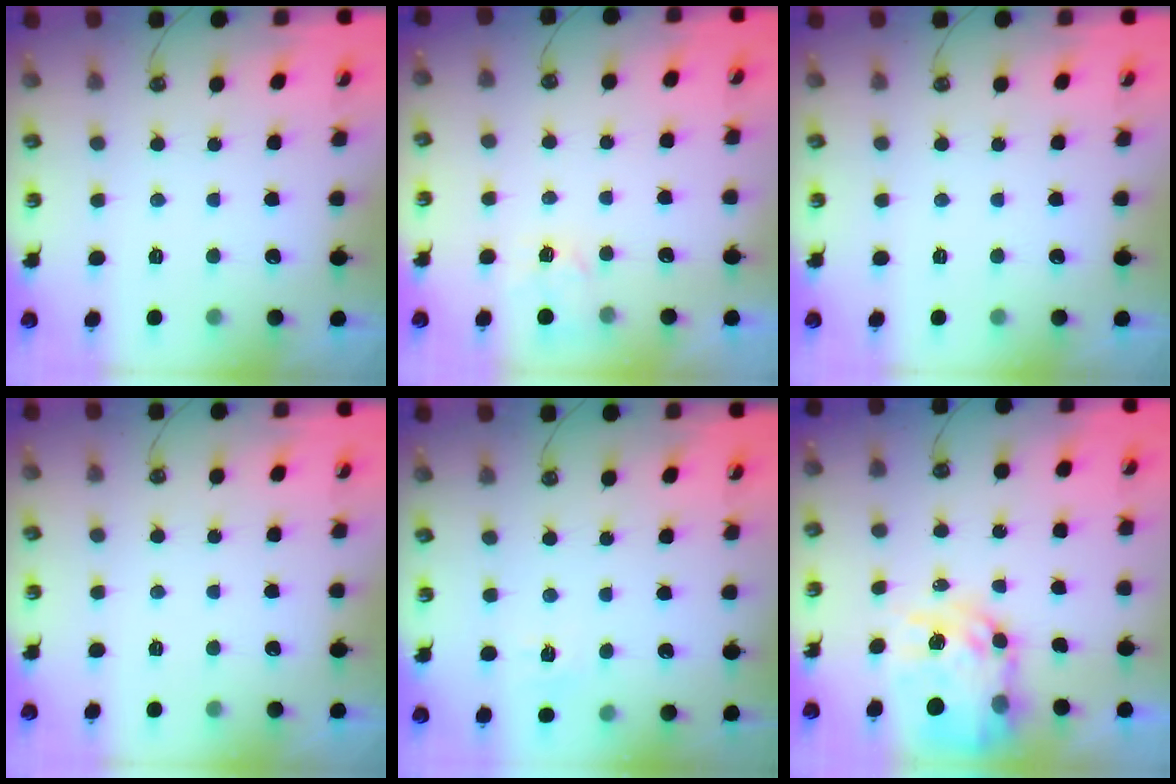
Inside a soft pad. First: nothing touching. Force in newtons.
{"total": 3.7, "press": 3.7, "slide": 0.6}
{"total": 0.0}
{"total": 0.0}
{"total": 5.6, "press": 5.6, "slide": 0.7}
{"total": 13.0, "press": 13.0, "slide": 1.1}